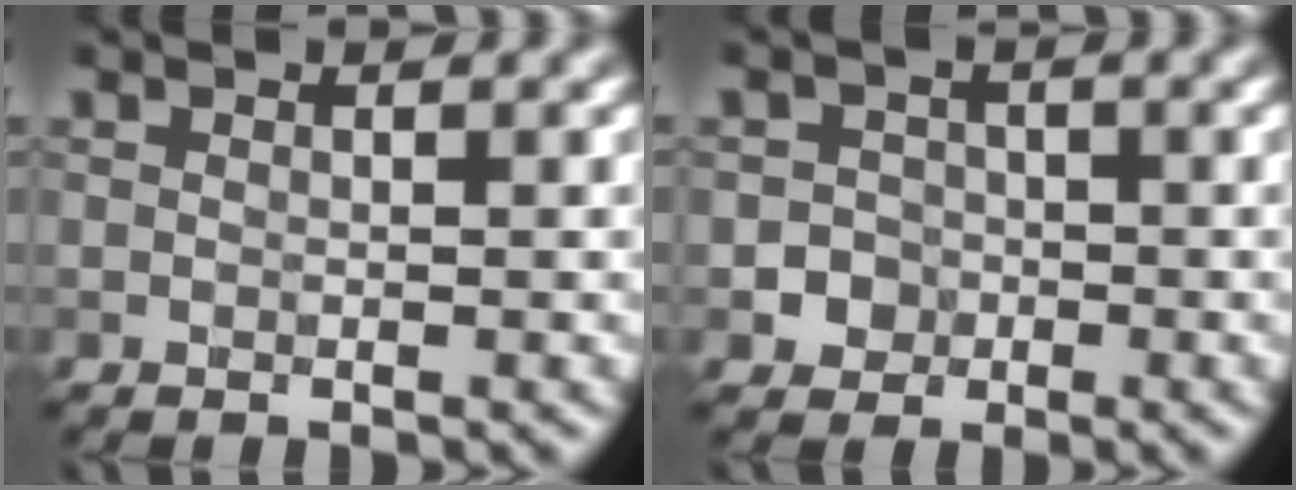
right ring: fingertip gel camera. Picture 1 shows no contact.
{"total": 2.8, "force": [-1.0, 2.6, 0.2], "torque": [0.026, 0.002, -0.025]}